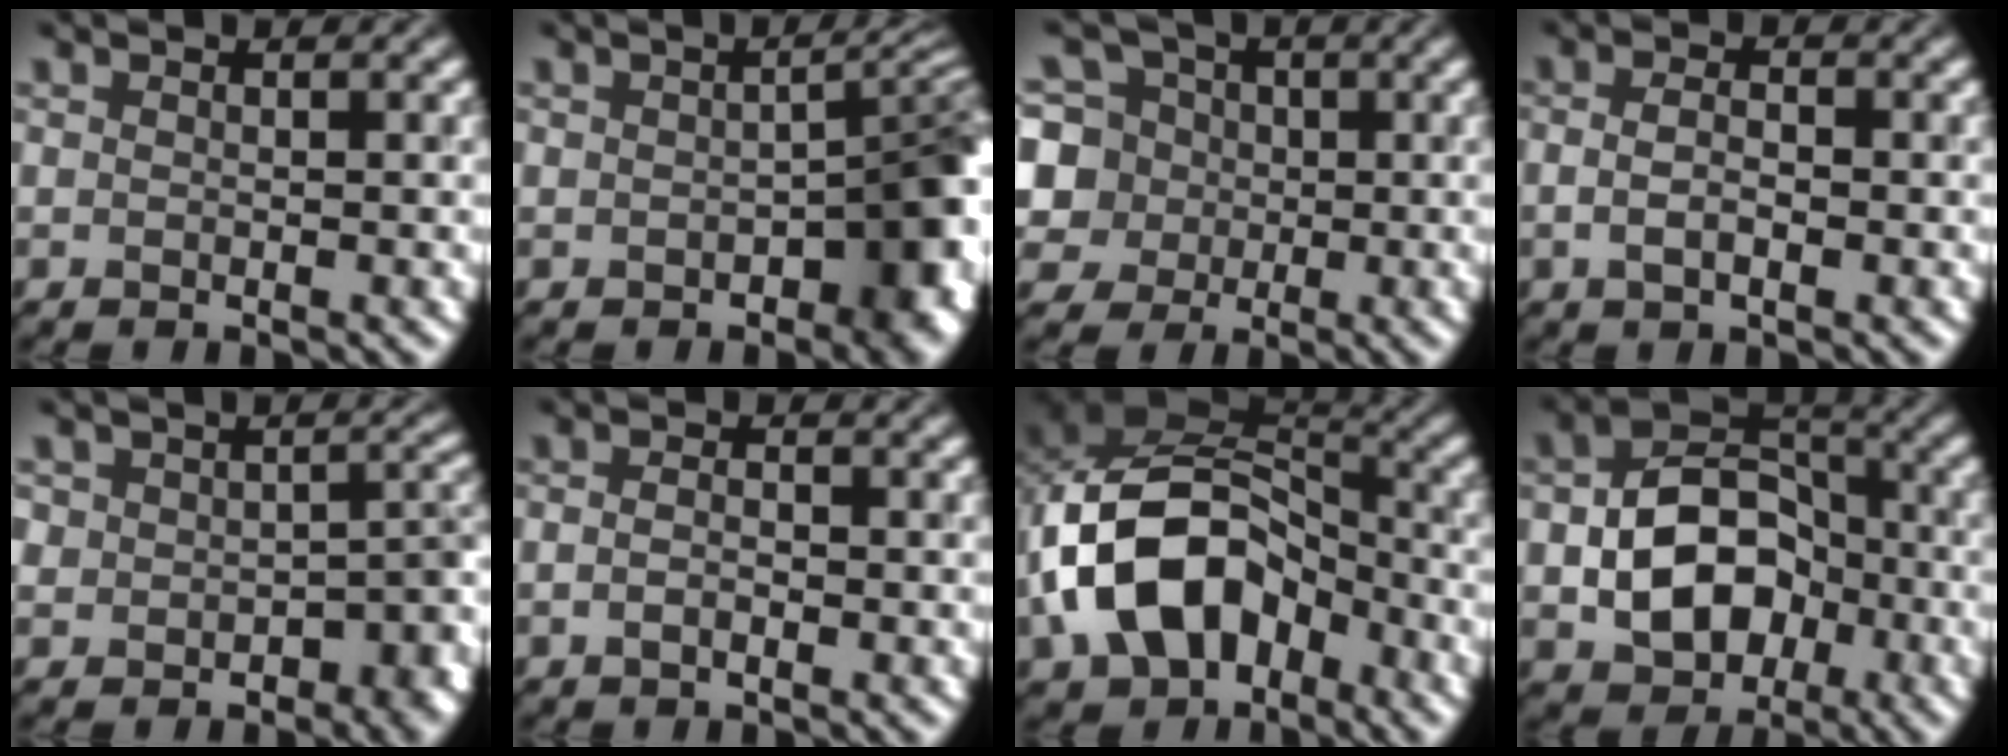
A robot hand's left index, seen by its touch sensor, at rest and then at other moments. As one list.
[{"total": 8.0, "force": [-2.3, 4.4, 6.3], "torque": [-0.050, -0.005, -0.032]}, {"total": 8.6, "force": [0.8, 8.0, 3.2], "torque": [-0.083, 0.031, -0.005]}, {"total": 2.0, "force": [-0.3, 0.9, 1.8], "torque": [-0.039, 0.000, -0.009]}, {"total": 7.9, "force": [-2.8, 5.8, 4.5], "torque": [-0.029, -0.008, -0.042]}, {"total": 1.3, "force": [-0.4, 0.5, 1.1], "torque": [-0.024, 0.002, -0.011]}, {"total": 12.2, "force": [-3.3, 8.4, 8.3], "torque": [-0.152, 0.006, -0.071]}, {"total": 8.2, "force": [-1.6, 5.8, 5.6], "torque": [-0.091, 0.007, -0.029]}]